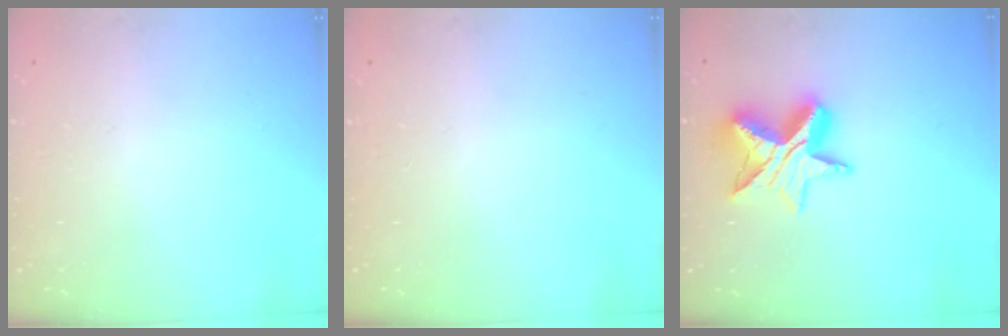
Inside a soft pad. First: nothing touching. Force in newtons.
{"total": 0.0}
{"total": 12.4, "press": 12.4, "slide": 0.9}